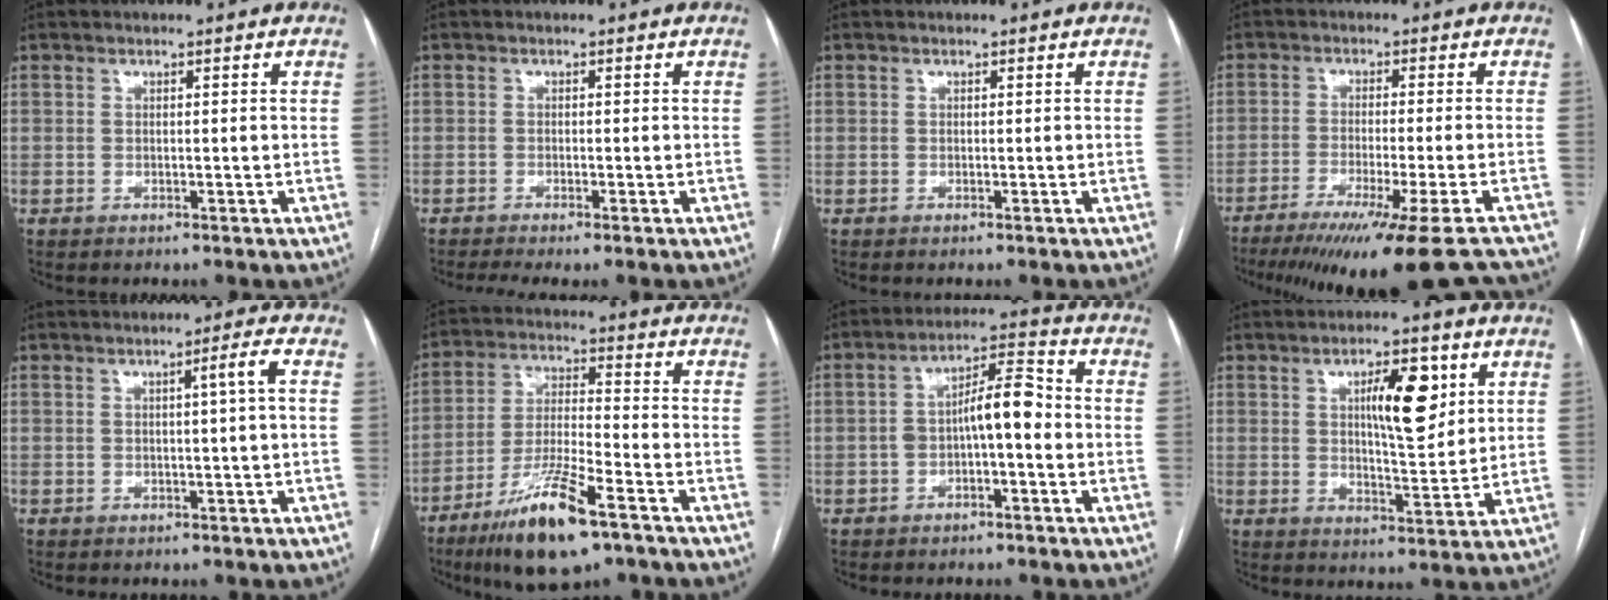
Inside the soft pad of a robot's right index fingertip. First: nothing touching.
{"total": 3.4, "force": [-2.6, 0.0, 2.3], "torque": [-0.034, -0.006, -0.041]}
{"total": 0.0}
{"total": 21.3, "force": [-18.2, -1.0, 10.9], "torque": [-0.106, -0.068, -0.260]}
{"total": 2.5, "force": [0.3, -0.7, 2.4], "torque": [-0.039, 0.002, 0.008]}
{"total": 13.8, "force": [-8.5, 2.1, 10.6], "torque": [-0.209, -0.025, -0.149]}
{"total": 7.5, "force": [-1.1, 2.2, 7.0], "torque": [-0.120, 0.033, -0.018]}
{"total": 9.0, "force": [3.3, 2.5, 8.0], "torque": [-0.130, 0.005, 0.057]}